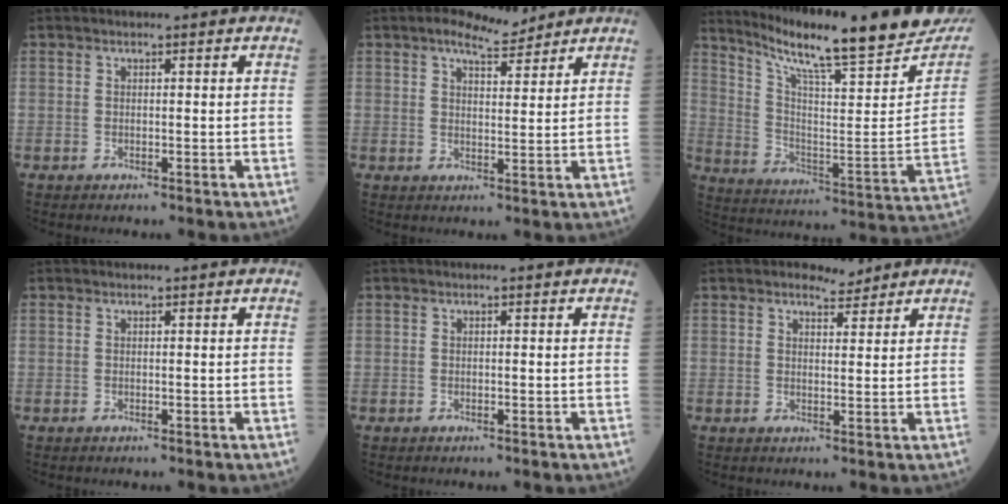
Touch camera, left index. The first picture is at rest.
{"total": 5.1, "force": [4.3, 1.3, 2.4], "torque": [-0.044, 0.008, 0.071]}
{"total": 24.3, "force": [20.8, 1.5, 12.4], "torque": [-0.204, -0.066, 0.298]}
{"total": 0.0}
{"total": 0.0}
{"total": 2.7, "force": [2.5, 0.9, 0.5], "torque": [-0.009, -0.001, 0.039]}